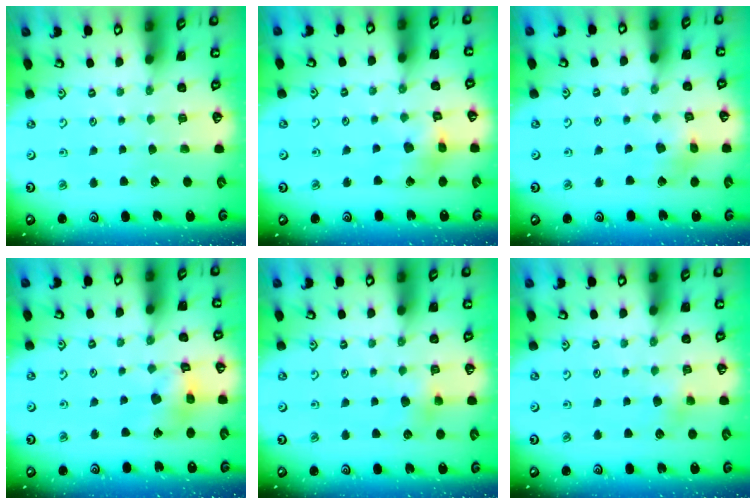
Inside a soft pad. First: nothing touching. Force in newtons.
{"total": 6.8, "press": 6.8, "slide": 0.7}
{"total": 4.8, "press": 4.7, "slide": 0.6}
{"total": 10.0, "press": 9.9, "slide": 1.0}
{"total": 5.1, "press": 5.1, "slide": 0.5}
{"total": 3.8, "press": 3.7, "slide": 0.7}